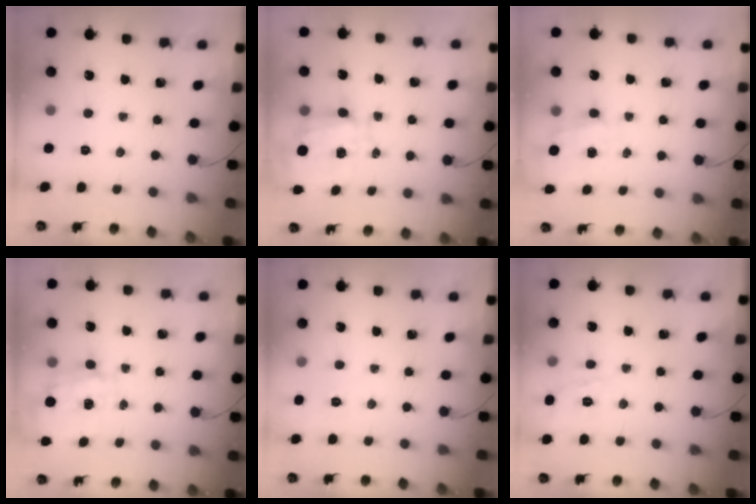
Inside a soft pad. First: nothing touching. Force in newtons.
{"total": 8.0, "press": 7.8, "slide": 1.6}
{"total": 3.9, "press": 3.8, "slide": 0.9}
{"total": 3.6, "press": 3.5, "slide": 1.0}
{"total": 6.5, "press": 6.3, "slide": 1.7}
{"total": 2.8, "press": 2.2, "slide": 1.7}